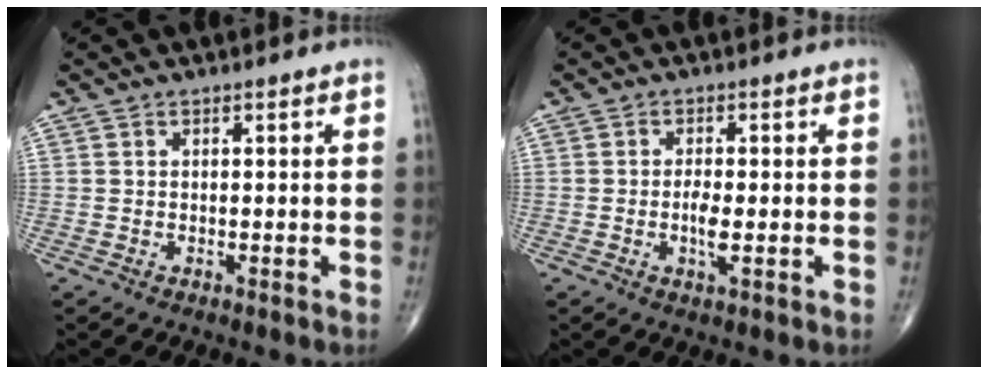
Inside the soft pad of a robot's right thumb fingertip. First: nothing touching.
{"total": 3.4, "force": [-0.6, 1.1, 3.2], "torque": [-0.060, -0.002, -0.014]}